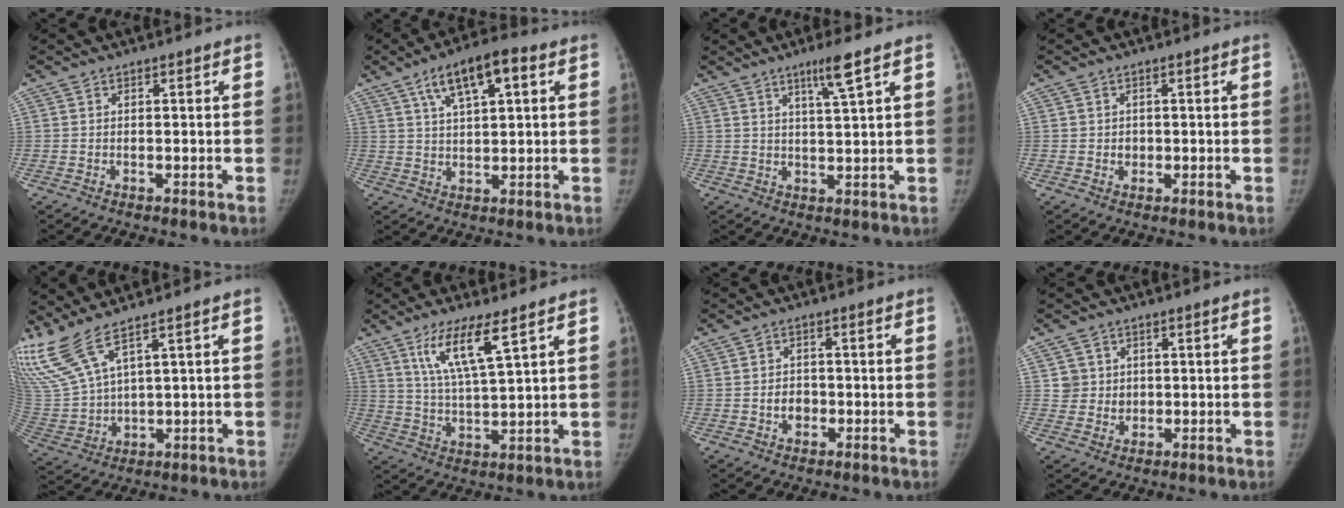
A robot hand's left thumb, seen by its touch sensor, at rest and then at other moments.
{"total": 10.4, "force": [4.7, 3.8, 8.4], "torque": [-0.131, 0.003, 0.076]}
{"total": 5.2, "force": [3.2, -0.4, 4.1], "torque": [-0.070, -0.022, 0.058]}
{"total": 1.6, "force": [0.0, 1.5, 0.6], "torque": [-0.002, 0.002, 0.002]}
{"total": 9.8, "force": [7.5, 1.4, 6.1], "torque": [-0.152, -0.035, 0.177]}
{"total": 9.8, "force": [5.5, 1.5, 7.9], "torque": [-0.152, -0.031, 0.112]}
{"total": 3.1, "force": [-0.8, 2.5, 1.7], "torque": [-0.014, 0.005, -0.013]}
{"total": 4.1, "force": [1.2, 3.9, 0.2], "torque": [0.020, -0.004, 0.023]}